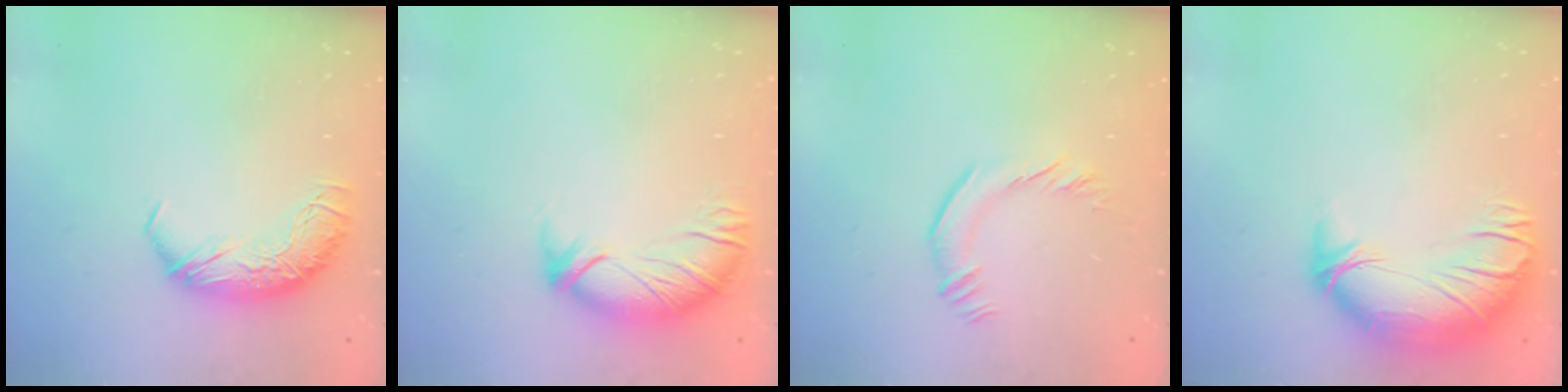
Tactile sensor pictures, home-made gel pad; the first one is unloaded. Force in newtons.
{"total": 2.3, "press": 1.8, "slide": 1.4}
{"total": 2.5, "press": 2.3, "slide": 0.9}
{"total": 3.7, "press": 2.0, "slide": 3.1}